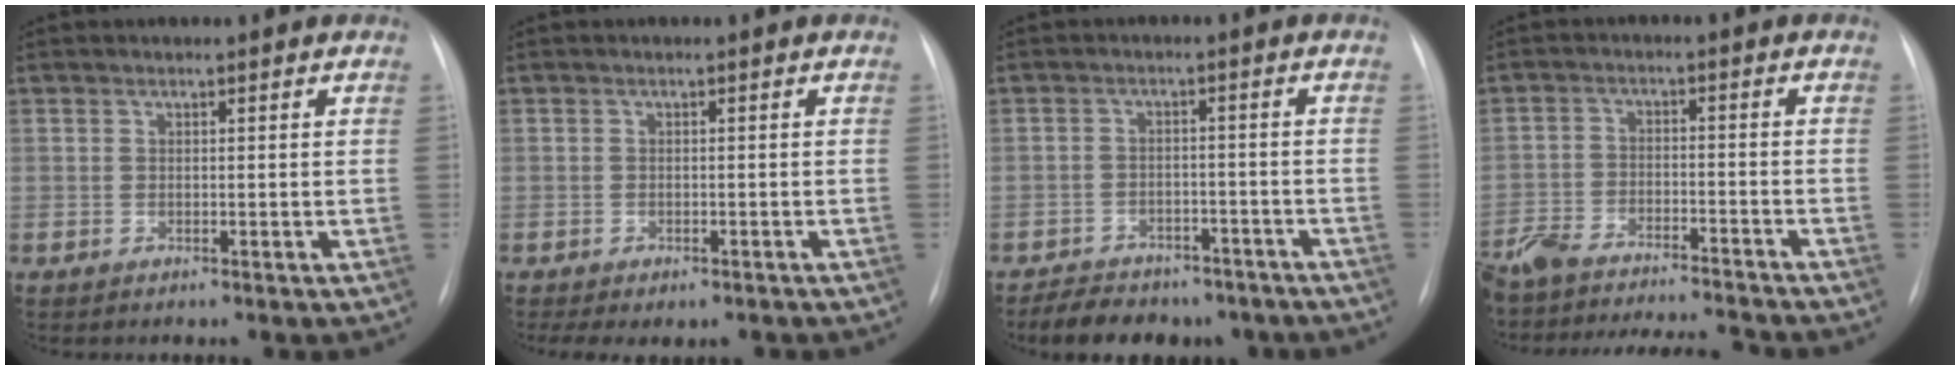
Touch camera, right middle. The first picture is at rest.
{"total": 4.8, "force": [-3.5, 2.4, 2.2], "torque": [-0.025, 0.005, -0.043]}
{"total": 11.6, "force": [-9.4, 5.5, 4.1], "torque": [-0.065, 0.009, -0.120]}
{"total": 18.4, "force": [-17.0, 2.3, 6.6], "torque": [-0.141, -0.014, -0.253]}